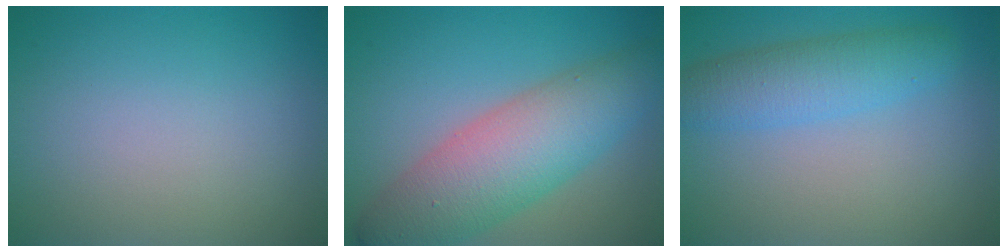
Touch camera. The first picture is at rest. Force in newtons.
{"total": 8.2, "press": 8.2, "slide": 0.2}
{"total": 4.2, "press": 4.2, "slide": 0.2}